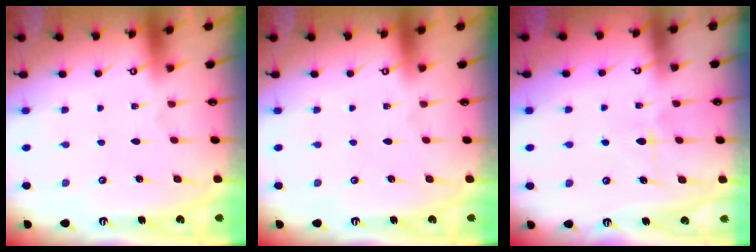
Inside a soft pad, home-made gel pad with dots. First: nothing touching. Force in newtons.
{"total": 0.0}
{"total": 5.5, "press": 5.4, "slide": 0.6}